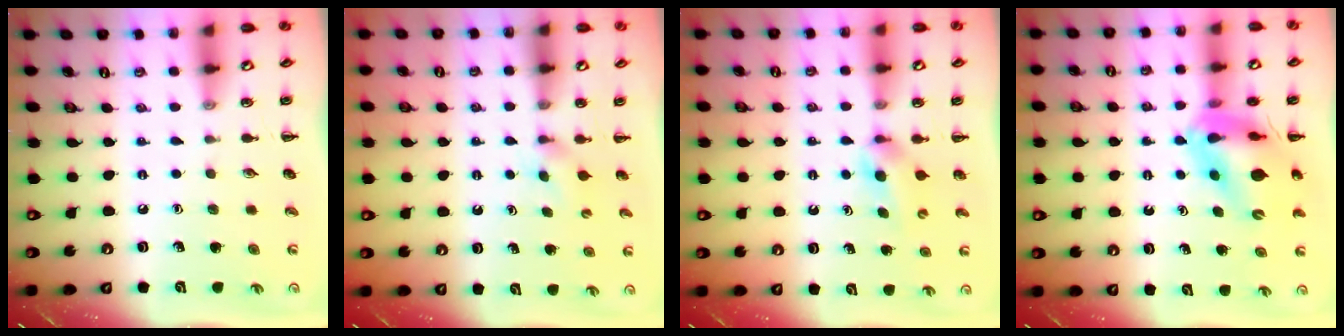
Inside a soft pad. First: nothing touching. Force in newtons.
{"total": 2.5, "press": 2.4, "slide": 0.9}
{"total": 4.5, "press": 4.3, "slide": 1.3}
{"total": 13.4, "press": 12.8, "slide": 4.0}